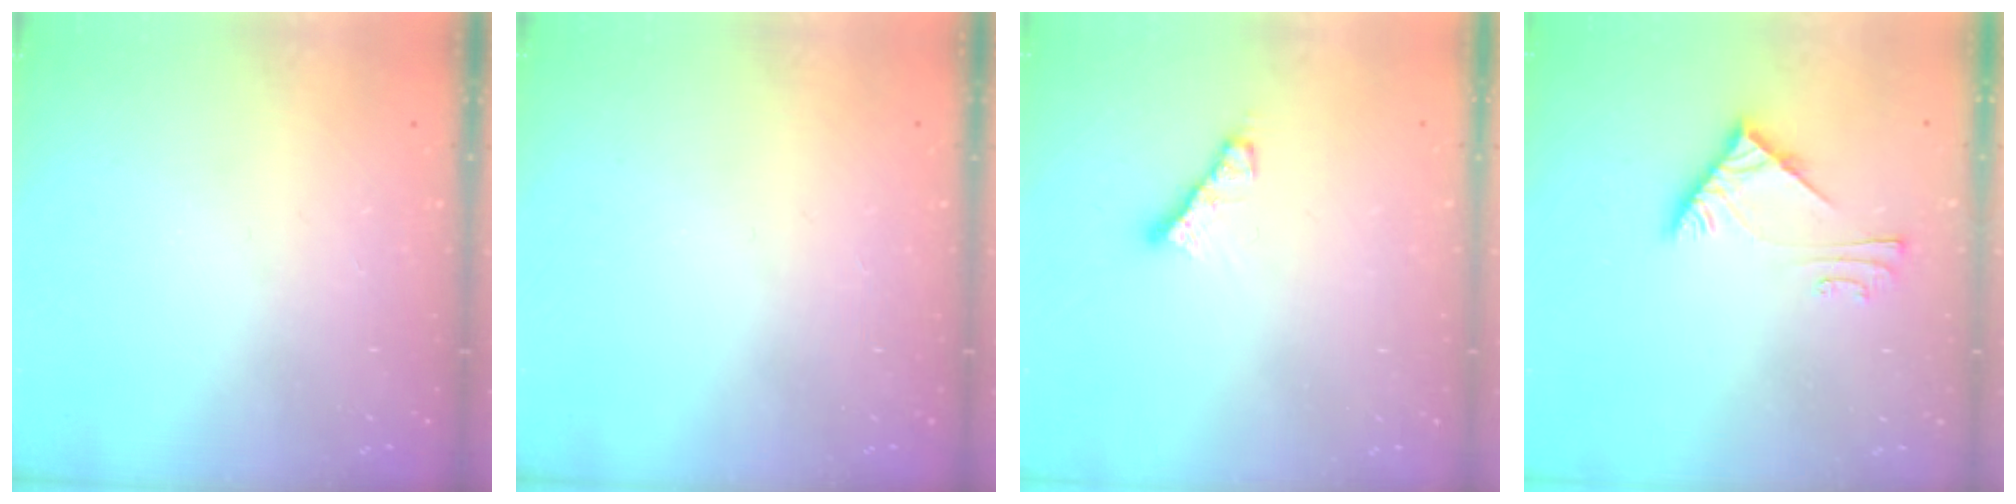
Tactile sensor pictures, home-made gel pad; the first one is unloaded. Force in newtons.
{"total": 0.0}
{"total": 4.8, "press": 4.8, "slide": 0.3}
{"total": 6.0, "press": 6.0, "slide": 0.7}